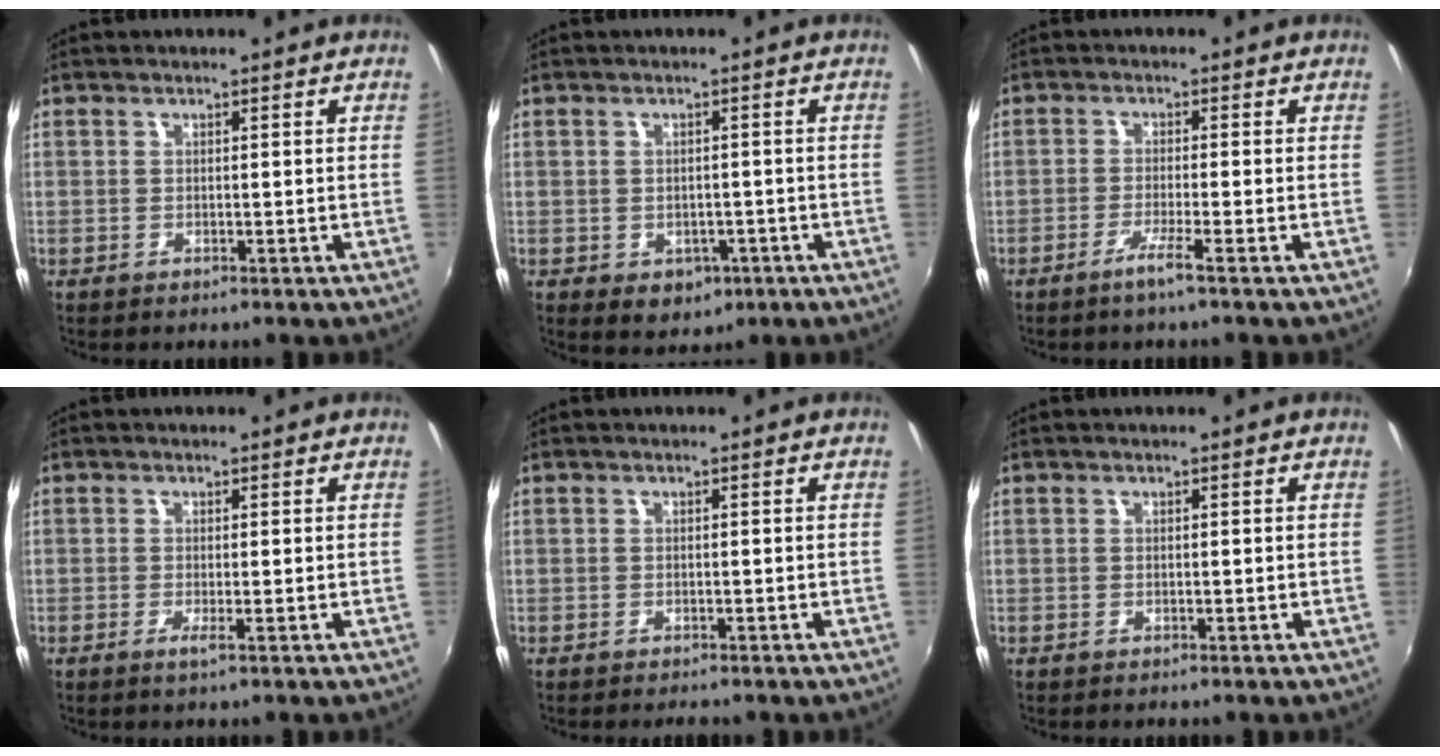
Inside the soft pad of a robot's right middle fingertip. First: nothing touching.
{"total": 5.1, "force": [-2.0, 4.0, 2.5], "torque": [-0.052, -0.009, -0.015]}
{"total": 3.1, "force": [-2.1, -0.8, 2.2], "torque": [-0.053, -0.006, -0.042]}
{"total": 1.0, "force": [-0.3, -0.4, 0.9], "torque": [-0.019, -0.006, -0.008]}
{"total": 1.1, "force": [-1.1, 0.3, 0.3], "torque": [-0.010, -0.006, -0.014]}
{"total": 0.0}